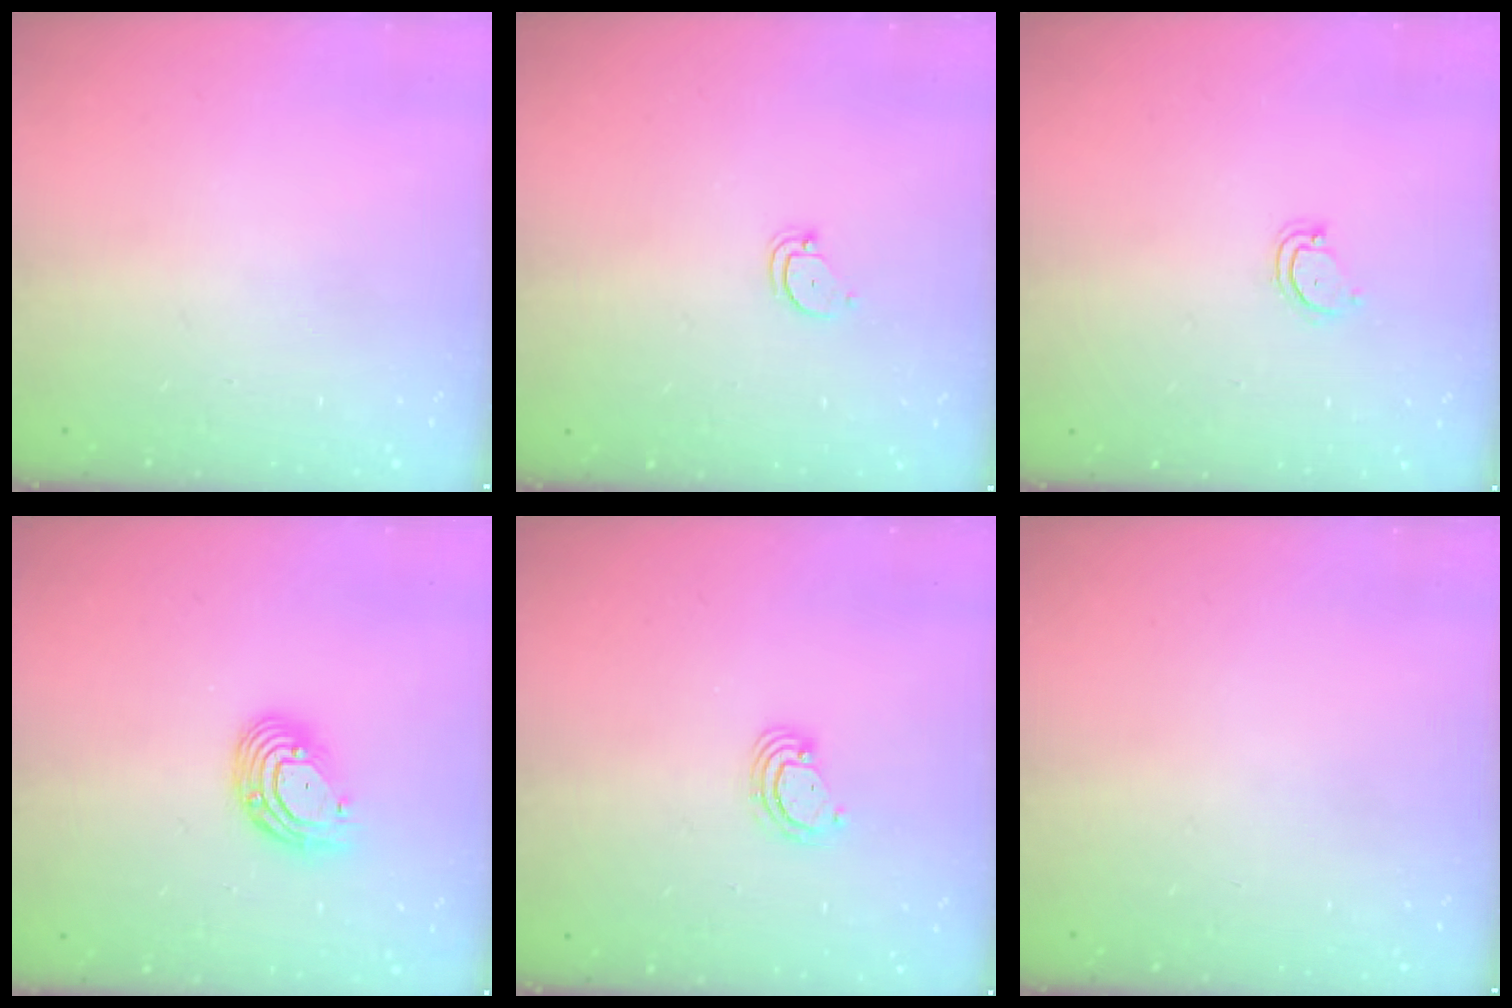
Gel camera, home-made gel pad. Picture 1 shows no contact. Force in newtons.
{"total": 2.6, "press": 2.6, "slide": 0.1}
{"total": 3.2, "press": 3.2, "slide": 0.2}
{"total": 10.3, "press": 10.3, "slide": 1.0}
{"total": 2.4, "press": 2.4, "slide": 0.2}
{"total": 0.0}